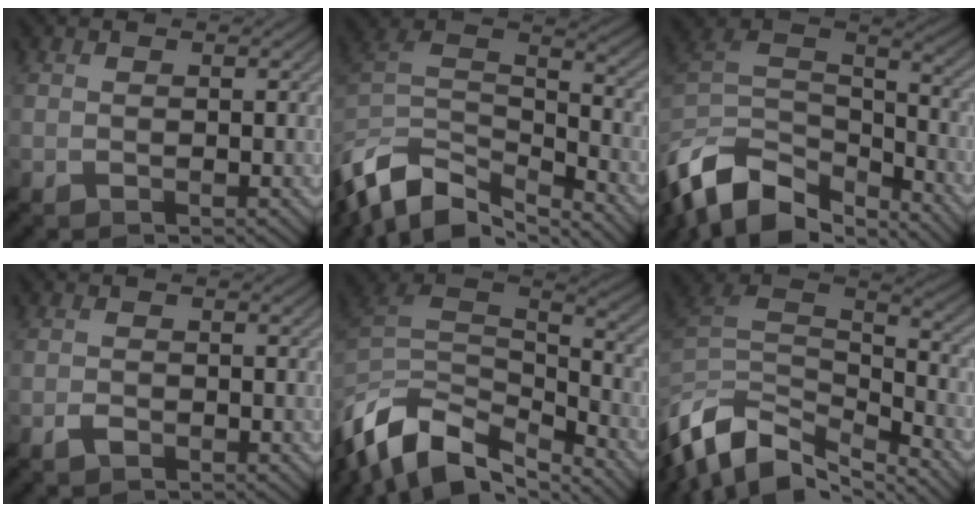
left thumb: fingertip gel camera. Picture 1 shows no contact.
{"total": 13.5, "force": [-9.0, 6.2, 7.9], "torque": [-0.210, -0.013, -0.153]}
{"total": 14.4, "force": [-9.9, 7.2, 7.6], "torque": [-0.212, -0.012, -0.167]}
{"total": 1.2, "force": [-0.8, 0.6, 0.6], "torque": [-0.009, 0.000, -0.018]}
{"total": 14.6, "force": [-8.9, 7.4, 8.8], "torque": [-0.238, -0.026, -0.146]}
{"total": 13.9, "force": [-8.2, 6.4, 9.2], "torque": [-0.238, -0.019, -0.138]}